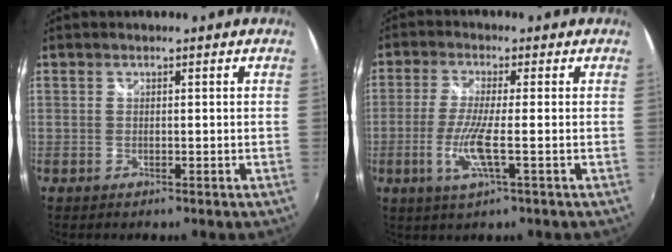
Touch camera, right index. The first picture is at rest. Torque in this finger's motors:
{"motor_torque": [-0.06, -0.05, 0.07, 0.03]}